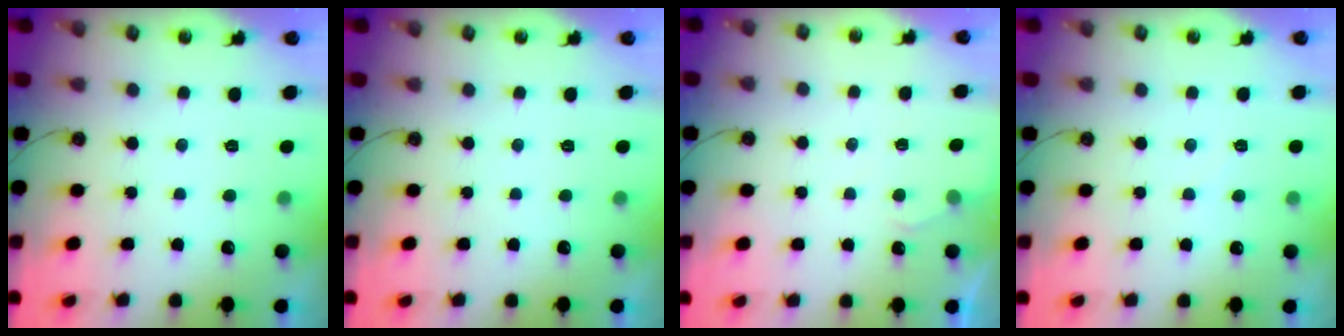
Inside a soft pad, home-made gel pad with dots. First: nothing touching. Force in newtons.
{"total": 0.0}
{"total": 3.3, "press": 3.3, "slide": 0.5}
{"total": 2.2, "press": 2.2, "slide": 0.4}